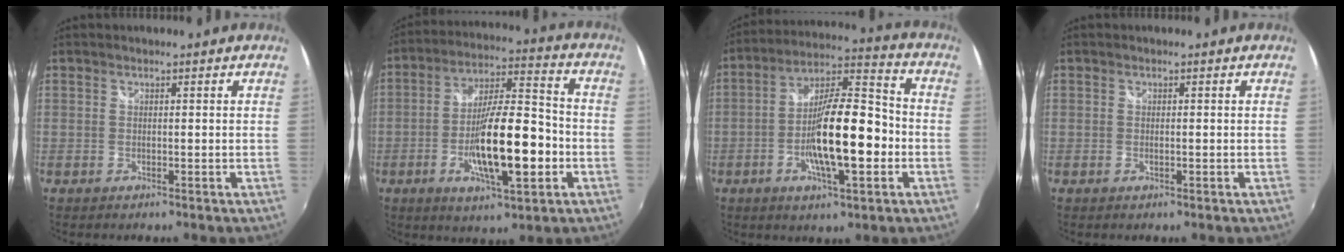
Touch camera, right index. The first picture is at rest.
{"total": 16.2, "force": [-4.6, 4.3, 15.0], "torque": [-0.266, 0.000, -0.075]}
{"total": 15.9, "force": [-3.9, 4.6, 14.8], "torque": [-0.258, 0.009, -0.067]}
{"total": 0.7, "force": [-0.2, 0.3, 0.6], "torque": [-0.013, -0.001, -0.003]}